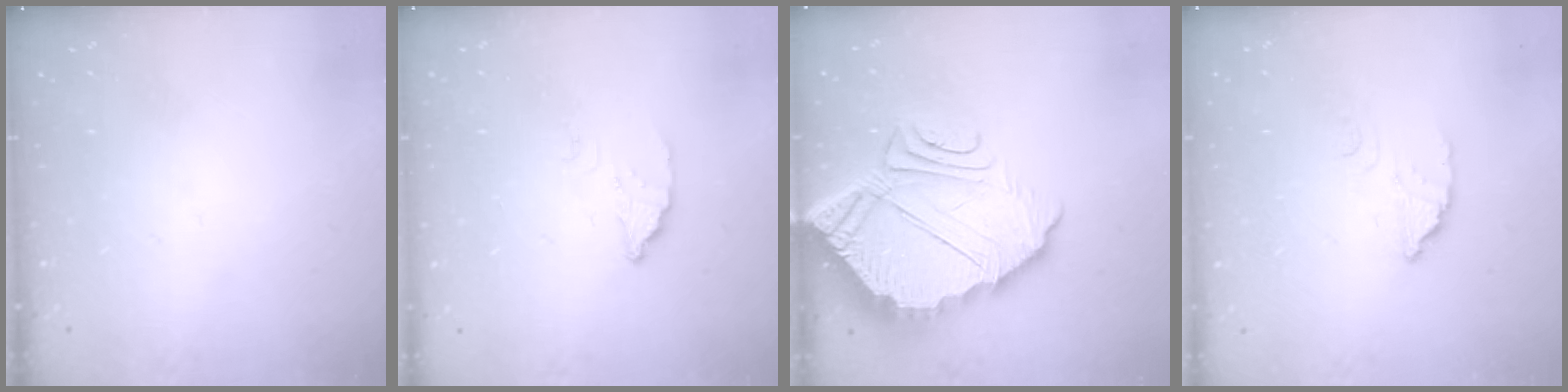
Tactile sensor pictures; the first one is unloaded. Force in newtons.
{"total": 2.8, "press": 2.7, "slide": 0.2}
{"total": 12.7, "press": 12.7, "slide": 0.8}
{"total": 2.5, "press": 2.5, "slide": 0.1}